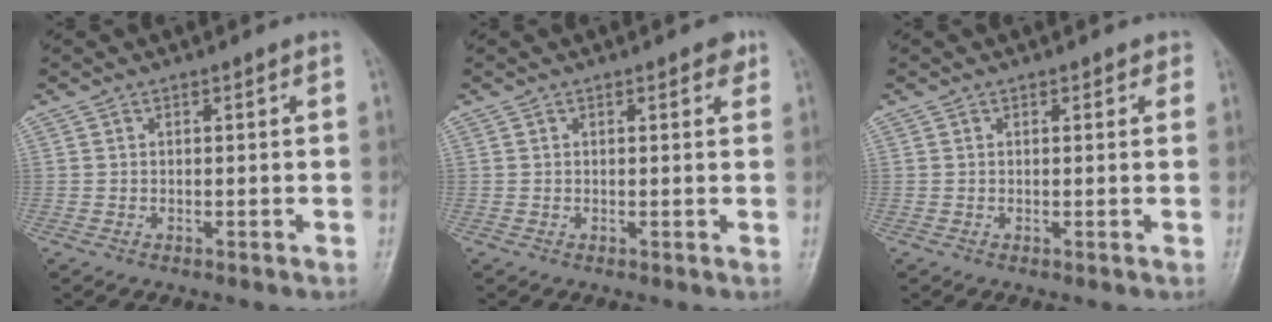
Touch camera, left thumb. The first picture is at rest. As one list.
[{"total": 1.7, "force": [1.0, 0.8, 1.1], "torque": [-0.005, -0.002, 0.010]}, {"total": 1.2, "force": [0.7, 0.8, 0.5], "torque": [0.010, -0.002, 0.003]}]